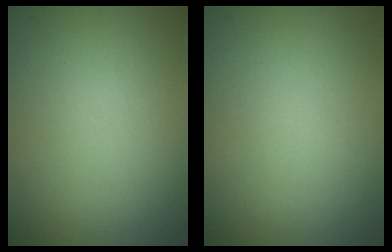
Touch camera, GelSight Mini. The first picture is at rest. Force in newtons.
{"total": 0.0}